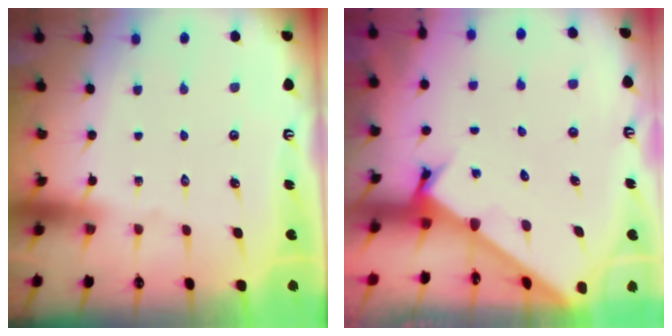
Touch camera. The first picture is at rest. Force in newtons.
{"total": 2.4, "press": 2.4, "slide": 0.2}